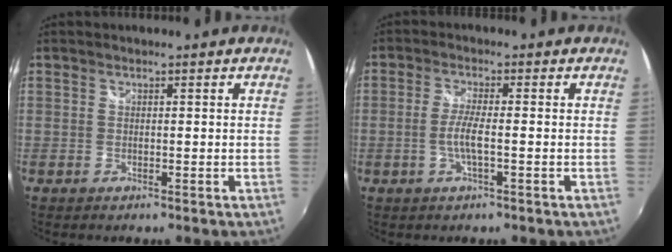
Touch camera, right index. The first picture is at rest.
{"total": 4.0, "force": [-1.1, 0.2, 3.8], "torque": [-0.078, -0.003, -0.022]}